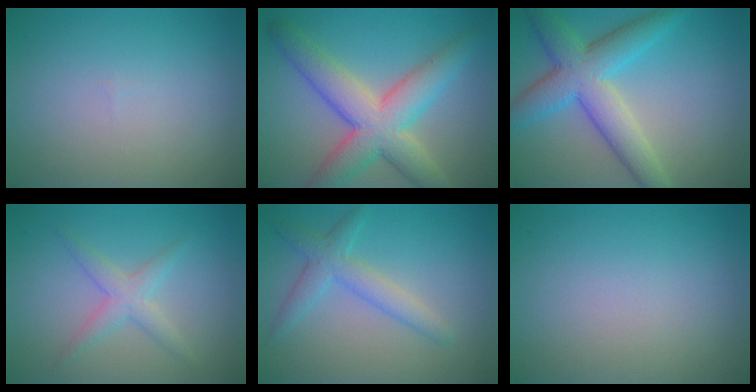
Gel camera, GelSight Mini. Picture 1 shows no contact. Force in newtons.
{"total": 7.9, "press": 7.9, "slide": 0.3}
{"total": 7.1, "press": 7.1, "slide": 0.3}
{"total": 2.3, "press": 2.3, "slide": 0.1}
{"total": 2.9, "press": 2.9, "slide": 0.1}
{"total": 0.0}